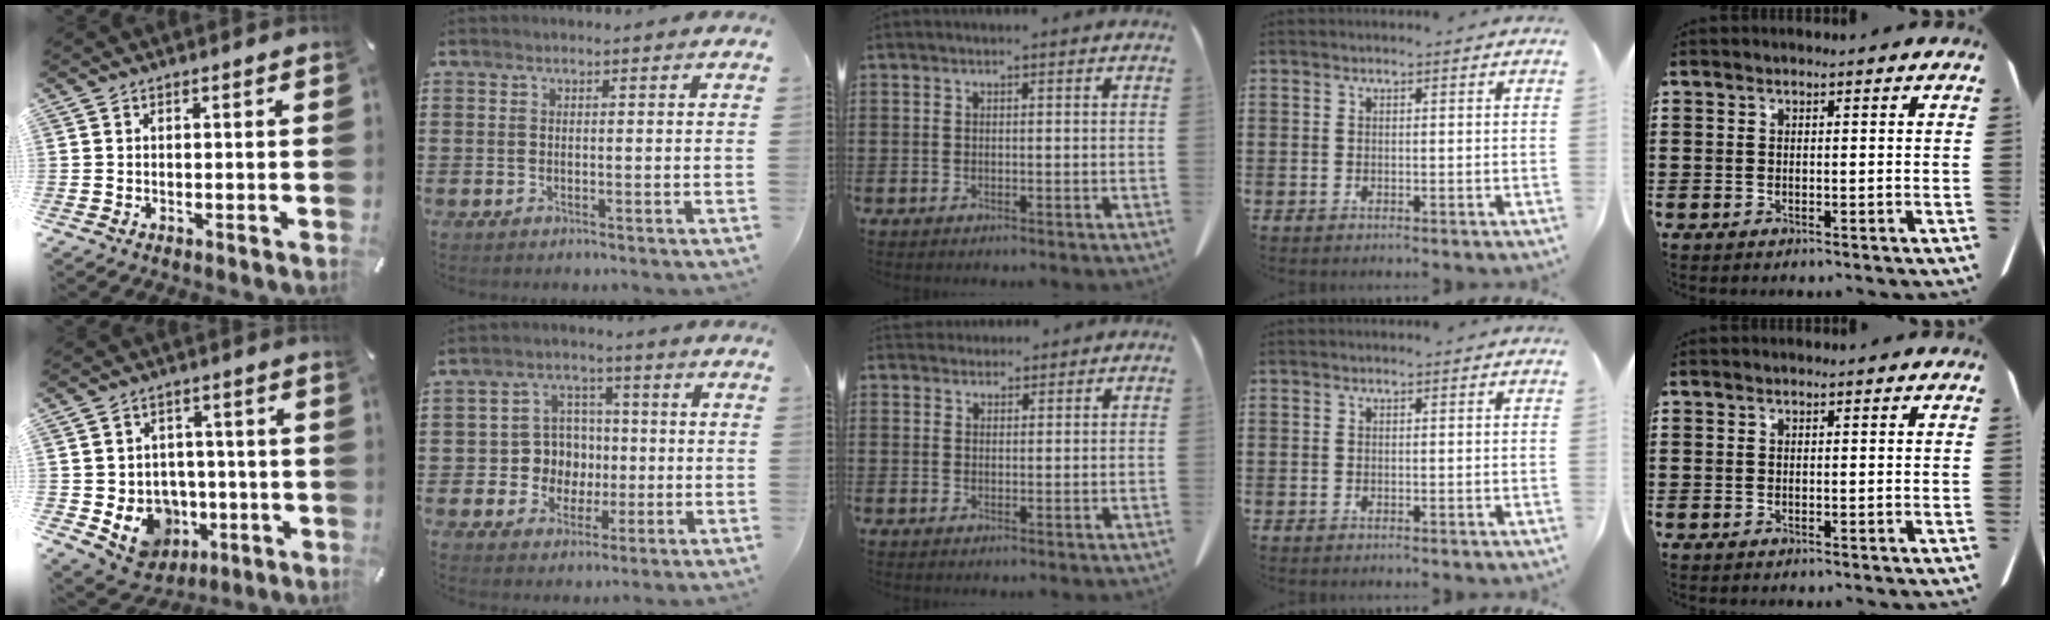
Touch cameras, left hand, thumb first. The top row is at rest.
{"thumb": {"total": 10.4, "force": [-2.4, 9.5, 3.3], "torque": [-0.055, 0.004, -0.033]}, "index": {"total": 6.7, "force": [-0.2, 6.5, 1.8], "torque": [-0.052, 0.015, -0.002]}, "middle": {"total": 2.3, "force": [2.2, 0.8, 0.1], "torque": [-0.008, 0.000, 0.043]}}